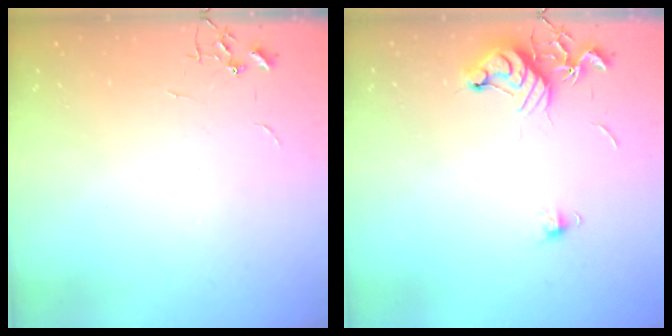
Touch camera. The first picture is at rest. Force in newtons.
{"total": 10.3, "press": 10.2, "slide": 1.2}